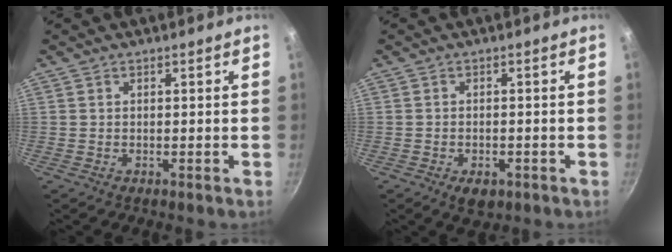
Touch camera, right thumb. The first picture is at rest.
{"total": 4.1, "force": [-1.9, 2.5, 2.6], "torque": [-0.035, 0.009, -0.021]}